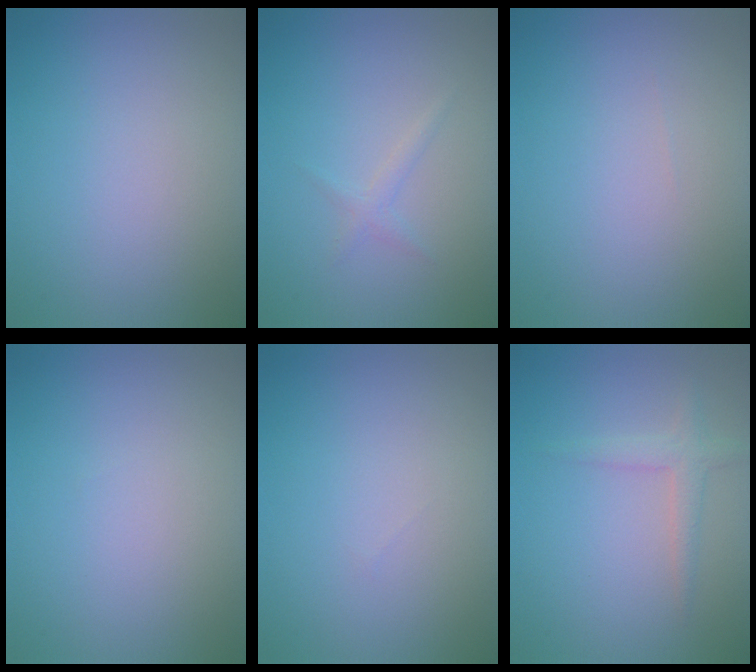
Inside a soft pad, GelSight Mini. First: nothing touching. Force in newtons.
{"total": 0.9, "press": 0.9, "slide": 0.1}
{"total": 0.0}
{"total": 0.0}
{"total": 0.0}
{"total": 1.9, "press": 1.9, "slide": 0.1}